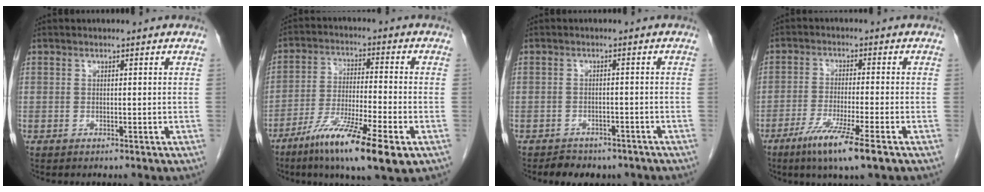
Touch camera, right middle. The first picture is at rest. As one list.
[{"total": 13.7, "force": [-7.6, 1.0, 11.3], "torque": [-0.208, -0.031, -0.129]}, {"total": 5.6, "force": [-4.5, 2.8, 1.7], "torque": [-0.025, 0.005, -0.055]}, {"total": 8.3, "force": [-4.9, -0.3, 6.7], "torque": [-0.125, -0.024, -0.087]}]